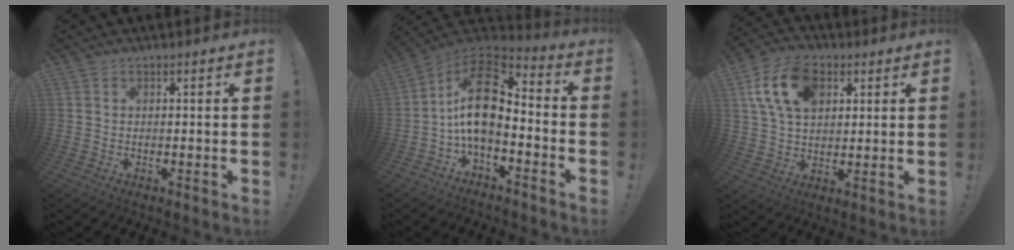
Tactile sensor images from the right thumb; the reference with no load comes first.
{"total": 16.0, "force": [0.1, 9.5, 12.9], "torque": [-0.225, 0.003, 0.005]}
{"total": 15.5, "force": [5.9, 10.2, 10.0], "torque": [-0.174, -0.009, 0.112]}